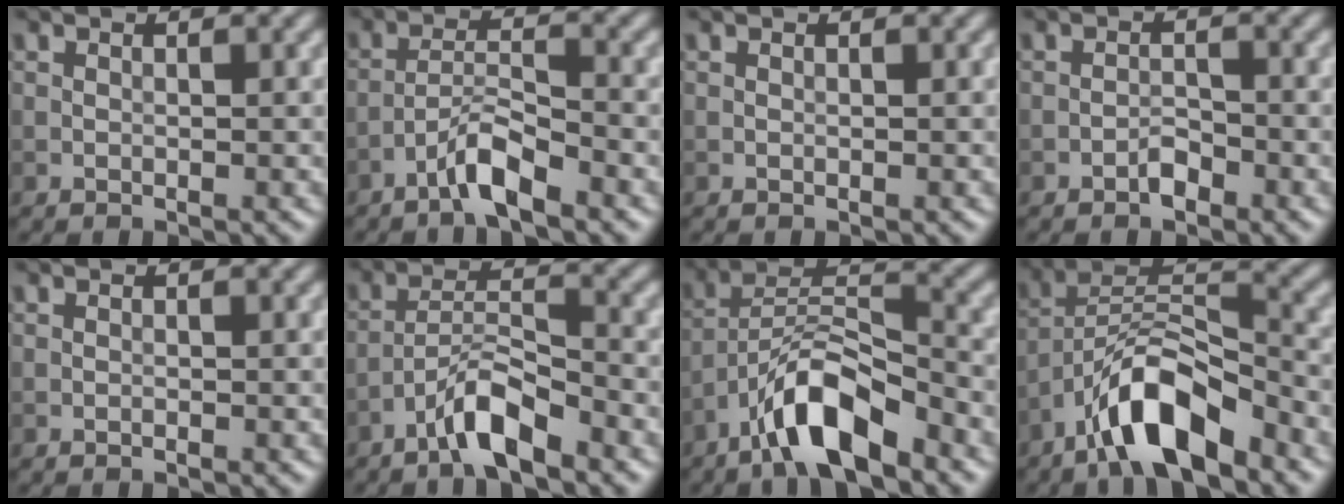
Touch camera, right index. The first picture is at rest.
{"total": 3.5, "force": [-2.5, 0.5, 2.4], "torque": [-0.043, 0.013, -0.053]}
{"total": 0.0}
{"total": 1.4, "force": [-1.0, 0.6, 0.7], "torque": [-0.009, 0.004, -0.020]}
{"total": 0.0}
{"total": 4.5, "force": [-3.2, 0.9, 3.0], "torque": [-0.055, 0.013, -0.066]}
{"total": 7.6, "force": [-4.9, 2.2, 5.3], "torque": [-0.095, 0.011, -0.093]}
{"total": 8.3, "force": [-5.4, 2.6, 5.7], "torque": [-0.098, 0.012, -0.101]}